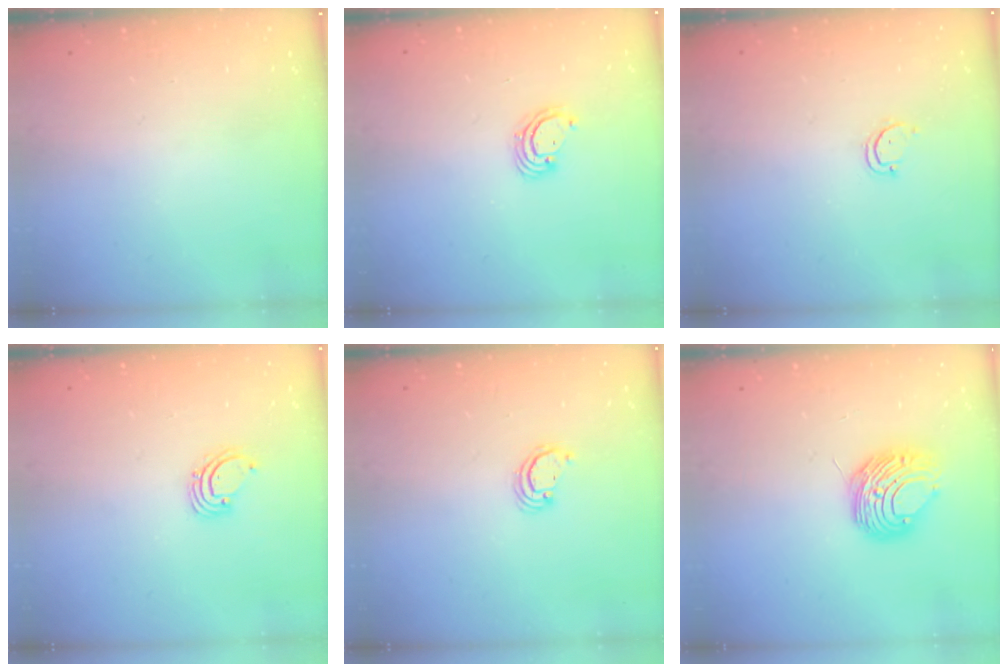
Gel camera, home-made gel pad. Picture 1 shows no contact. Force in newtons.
{"total": 3.5, "press": 3.5, "slide": 0.2}
{"total": 2.6, "press": 2.6, "slide": 0.2}
{"total": 1.6, "press": 1.6, "slide": 0.1}
{"total": 2.6, "press": 2.6, "slide": 0.2}
{"total": 10.3, "press": 10.2, "slide": 1.1}